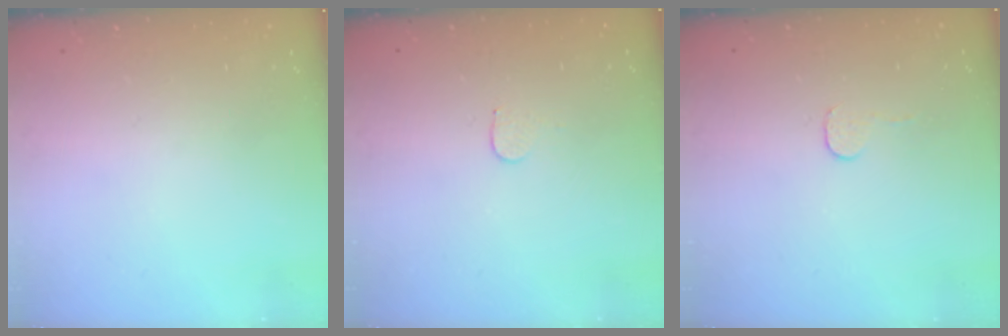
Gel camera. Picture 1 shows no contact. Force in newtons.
{"total": 3.7, "press": 3.7, "slide": 0.3}
{"total": 3.0, "press": 3.0, "slide": 0.3}